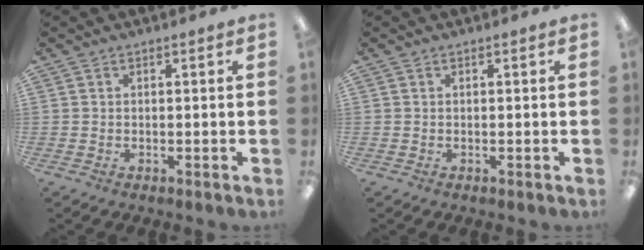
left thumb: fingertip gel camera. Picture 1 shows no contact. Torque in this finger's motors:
{"motor_torque": [0.00, 0.00, 0.00, 0.01, 0.01]}